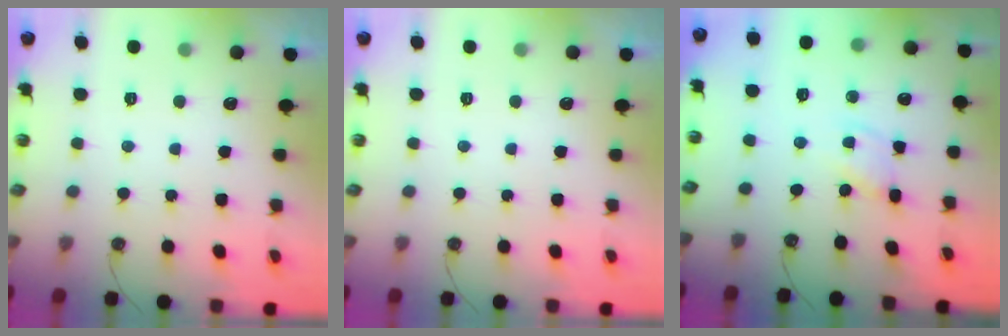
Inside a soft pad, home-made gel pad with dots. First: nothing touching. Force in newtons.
{"total": 0.0}
{"total": 2.7, "press": 2.7, "slide": 0.2}